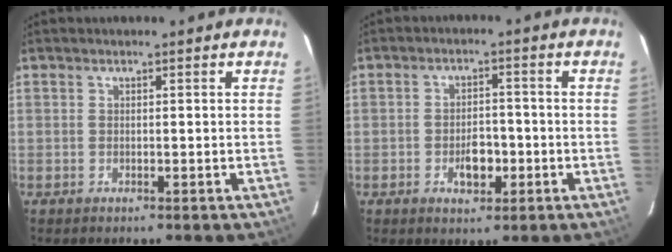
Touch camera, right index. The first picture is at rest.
{"total": 5.1, "force": [-1.8, 3.1, 3.7], "torque": [-0.066, 0.004, -0.023]}